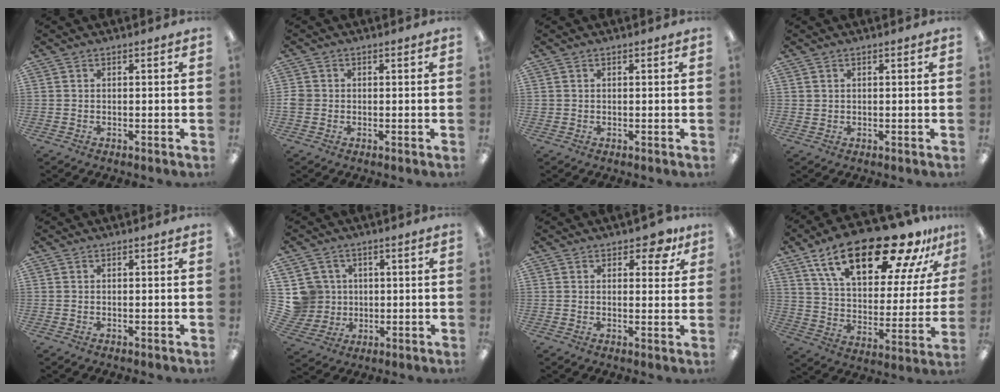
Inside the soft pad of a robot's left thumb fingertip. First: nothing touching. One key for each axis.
{"total": 2.1, "fx": -0.1, "fy": 2.0, "fz": 0.6, "tx": -0.011, "ty": 0.005, "tz": -0.003}
{"total": 0.5, "fx": 0.2, "fy": 0.5, "fz": 0.1, "tx": -0.001, "ty": 0.004, "tz": 0.002}
{"total": 0.9, "fx": 0.5, "fy": 0.8, "fz": 0.0, "tx": -0.001, "ty": 0.001, "tz": 0.010}
{"total": 0.0}
{"total": 8.0, "fx": 1.8, "fy": 7.8, "fz": 0.5, "tx": -0.042, "ty": 0.001, "tz": 0.043}
{"total": 5.4, "fx": 3.3, "fy": 2.9, "fz": 3.2, "tx": -0.030, "ty": -0.010, "tz": 0.053}
{"total": 26.5, "fx": 17.5, "fy": 10.4, "fz": 17.1, "tx": -0.271, "ty": -0.103, "tz": 0.289}